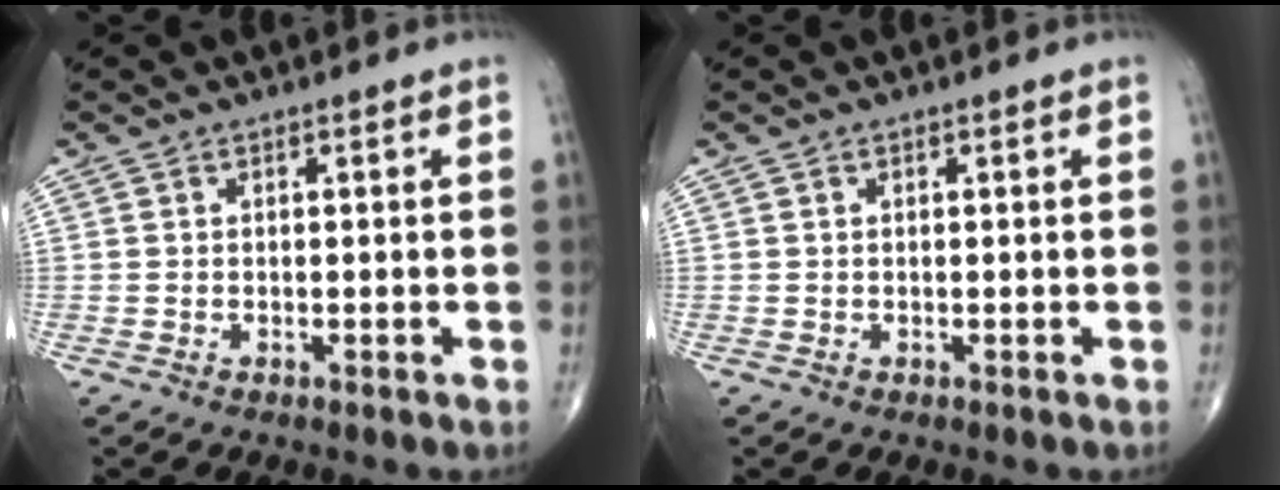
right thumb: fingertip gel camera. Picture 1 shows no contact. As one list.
[{"total": 0.0}]